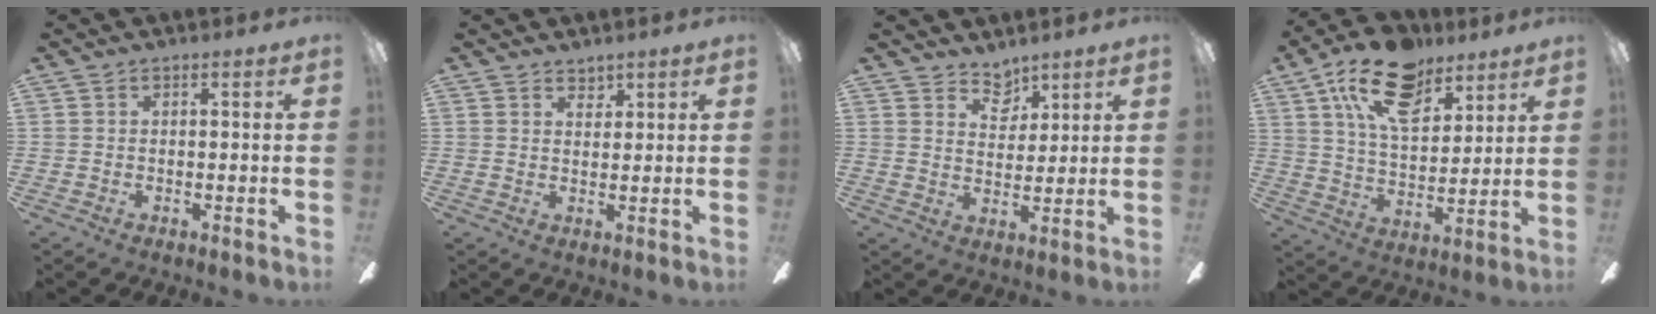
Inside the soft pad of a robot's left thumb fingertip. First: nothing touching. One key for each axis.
{"total": 2.6, "fx": 2.3, "fy": 1.1, "fz": 0.0, "tx": 0.005, "ty": -0.014, "tz": 0.044}
{"total": 6.0, "fx": 5.0, "fy": 3.1, "fz": 1.4, "tx": -0.020, "ty": -0.027, "tz": 0.090}
{"total": 18.1, "fx": 11.3, "fy": 9.4, "fz": 10.6, "tx": -0.183, "ty": -0.041, "tz": 0.202}